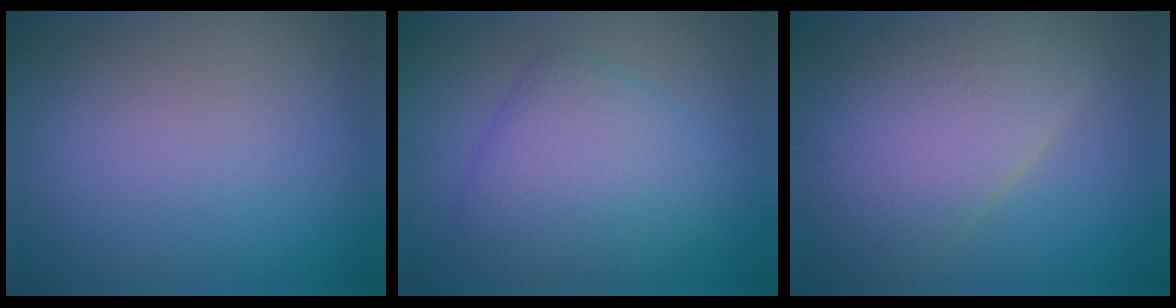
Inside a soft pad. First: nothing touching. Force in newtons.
{"total": 6.5, "press": 6.5, "slide": 0.1}
{"total": 8.2, "press": 8.2, "slide": 0.5}